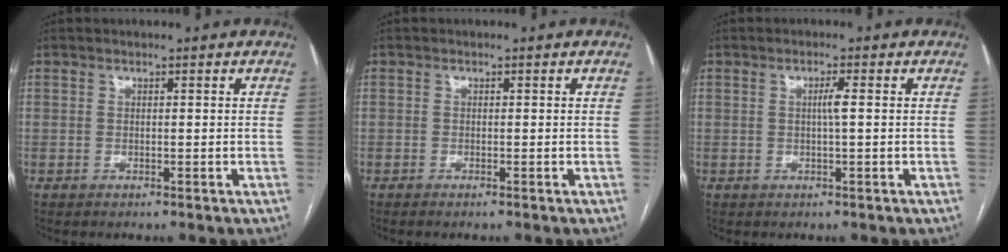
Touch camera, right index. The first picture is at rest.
{"total": 0.6, "force": [-0.5, 0.0, 0.3], "torque": [-0.009, -0.002, -0.009]}
{"total": 1.8, "force": [0.1, -0.2, 1.8], "torque": [-0.033, 0.001, 0.002]}